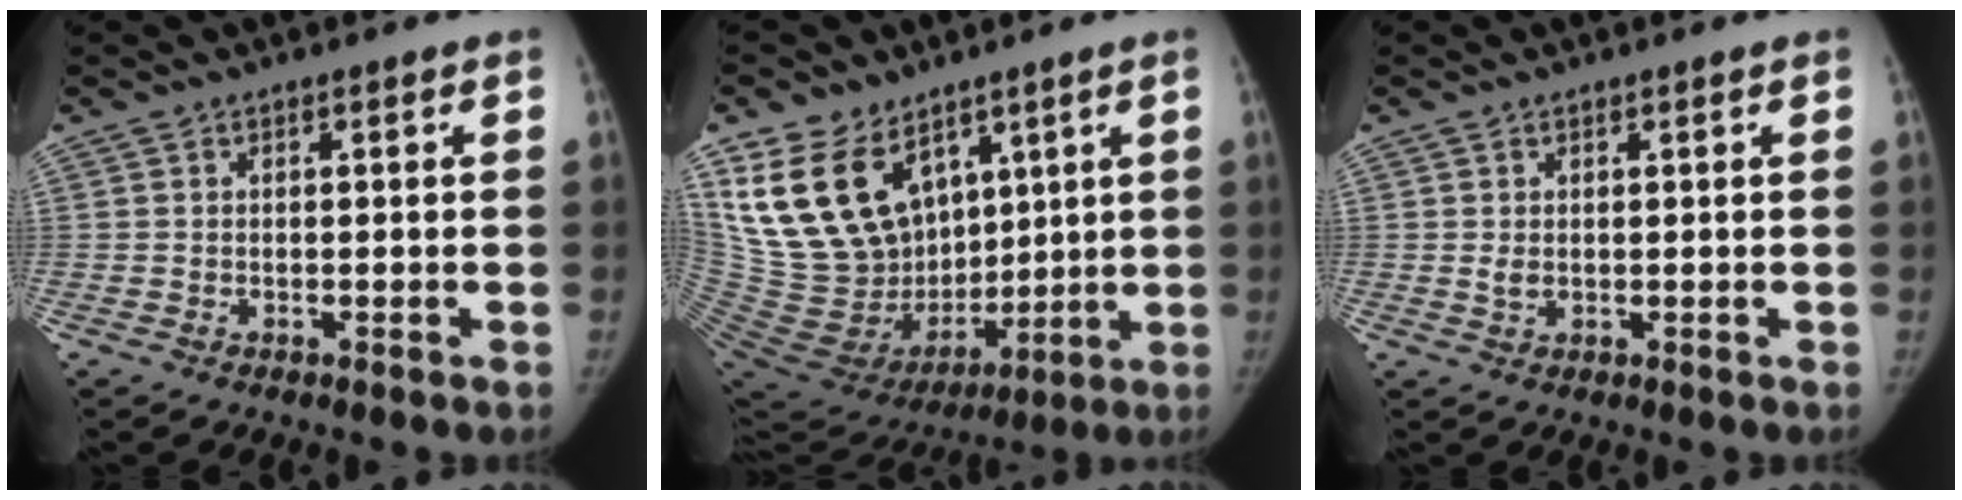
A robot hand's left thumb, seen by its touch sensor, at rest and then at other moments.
{"total": 22.0, "force": [10.5, 14.6, 12.6], "torque": [-0.209, -0.032, 0.221]}
{"total": 1.5, "force": [0.4, 1.0, 1.1], "torque": [-0.016, -0.005, 0.011]}